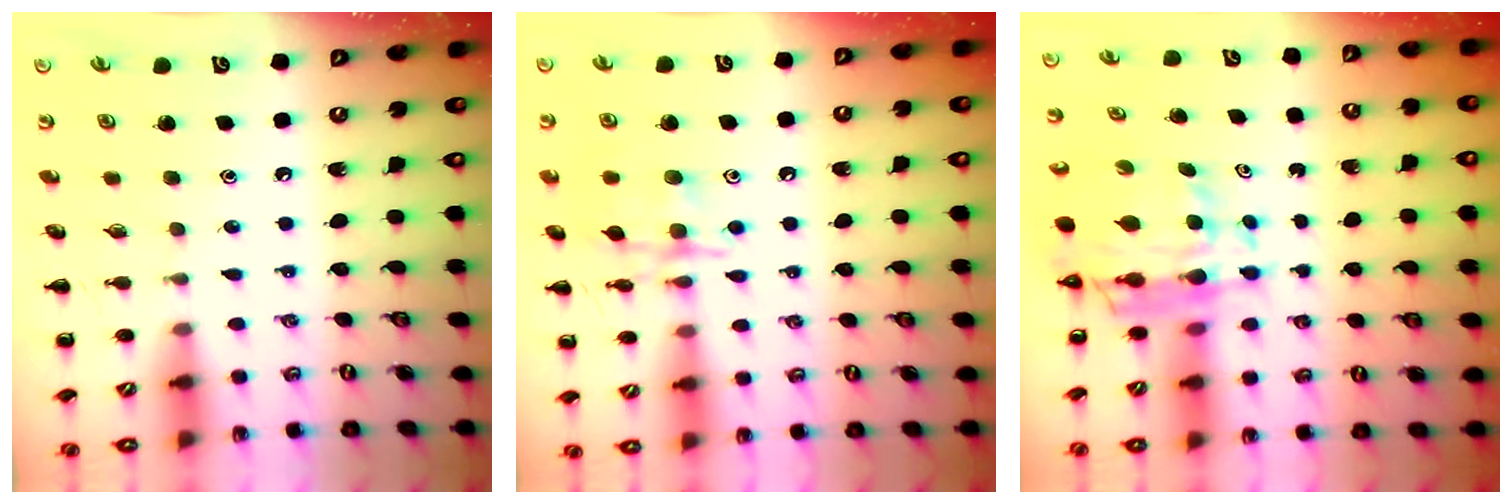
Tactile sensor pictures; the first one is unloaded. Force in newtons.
{"total": 12.2, "press": 12.2, "slide": 0.8}
{"total": 10.1, "press": 9.5, "slide": 3.5}